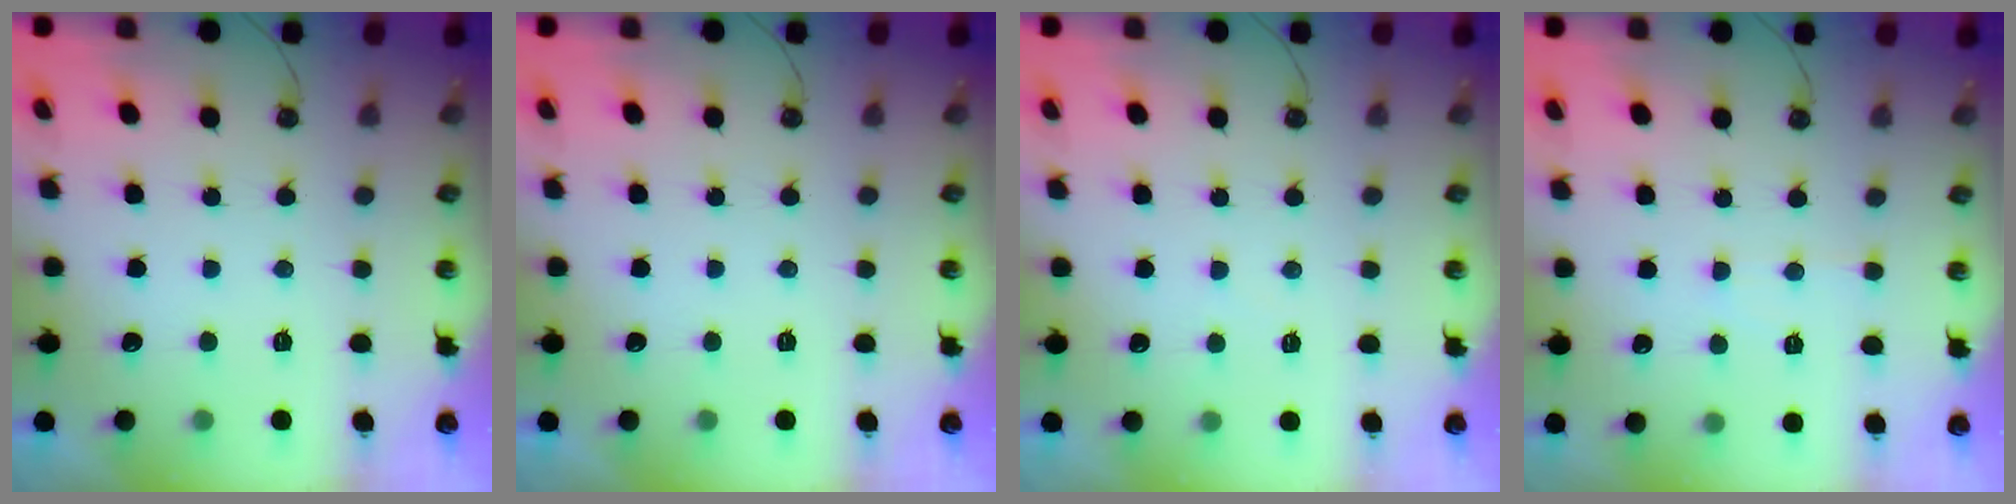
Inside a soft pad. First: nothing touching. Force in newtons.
{"total": 0.0}
{"total": 3.5, "press": 3.5, "slide": 0.5}
{"total": 4.6, "press": 4.6, "slide": 0.6}